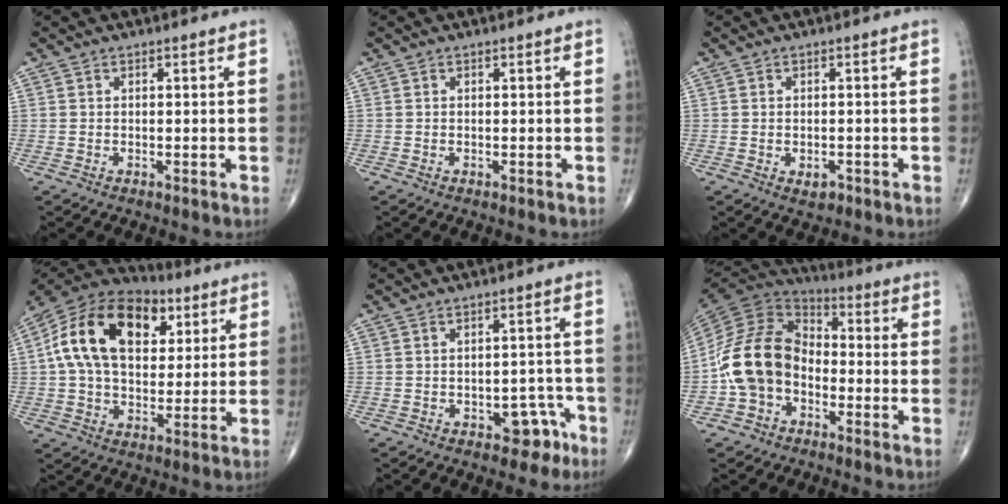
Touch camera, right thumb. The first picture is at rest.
{"total": 0.0}
{"total": 2.3, "force": [-1.0, 1.5, 1.5], "torque": [-0.017, 0.004, -0.008]}
{"total": 21.2, "force": [6.0, 13.4, 15.3], "torque": [-0.257, 0.010, 0.092]}
{"total": 5.3, "force": [-2.9, 3.2, 3.1], "torque": [-0.013, 0.031, -0.032]}
{"total": 15.5, "force": [-3.8, 11.4, 9.8], "torque": [-0.173, 0.051, -0.086]}